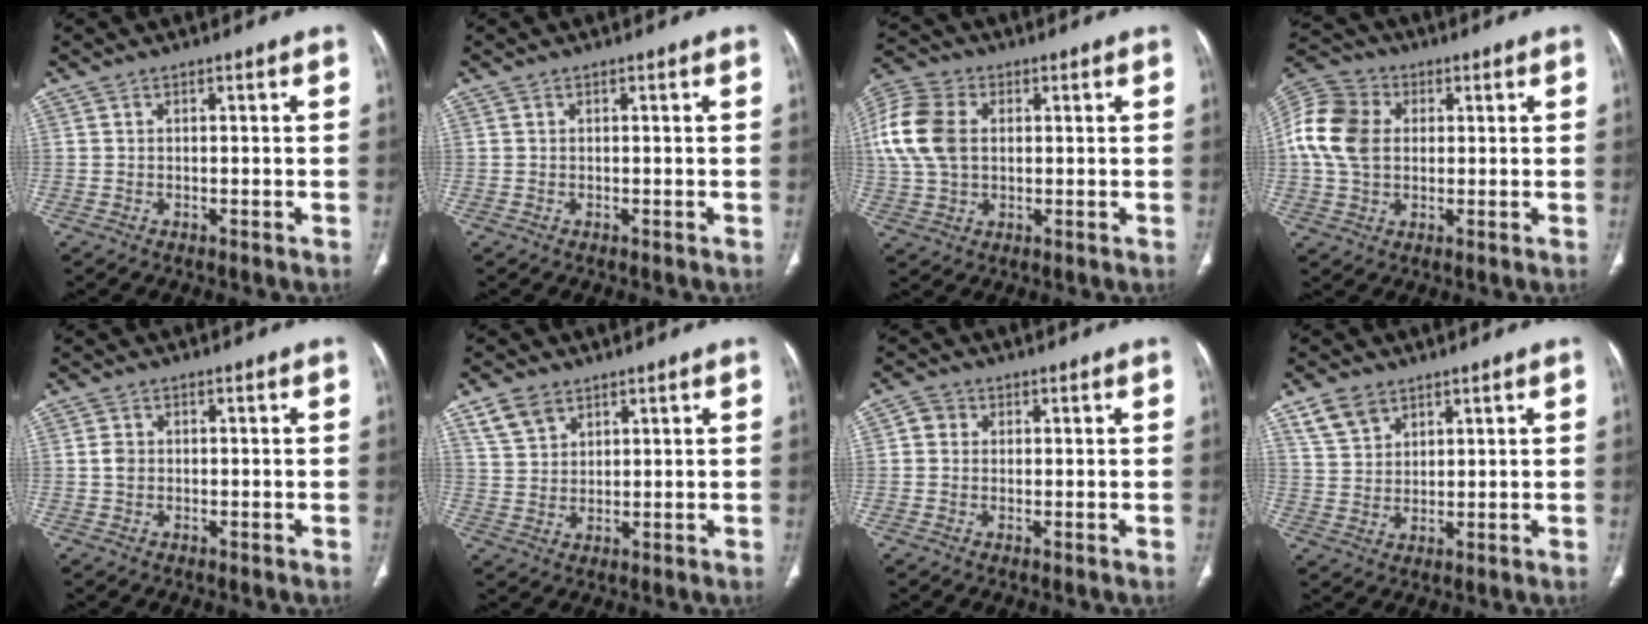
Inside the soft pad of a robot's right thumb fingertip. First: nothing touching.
{"total": 0.0}
{"total": 12.7, "force": [1.9, 8.8, 9.0], "torque": [-0.193, 0.015, 0.035]}
{"total": 12.0, "force": [1.5, 9.1, 7.8], "torque": [-0.150, 0.018, 0.022]}
{"total": 1.6, "force": [-0.1, 1.4, 0.9], "torque": [-0.013, 0.004, -0.005]}
{"total": 5.5, "force": [3.5, 3.5, 2.2], "torque": [-0.031, -0.012, 0.076]}
{"total": 2.6, "force": [0.4, 2.4, 0.9], "torque": [-0.004, 0.004, 0.003]}
{"total": 6.0, "force": [3.9, 3.8, 2.3], "torque": [-0.031, -0.015, 0.085]}